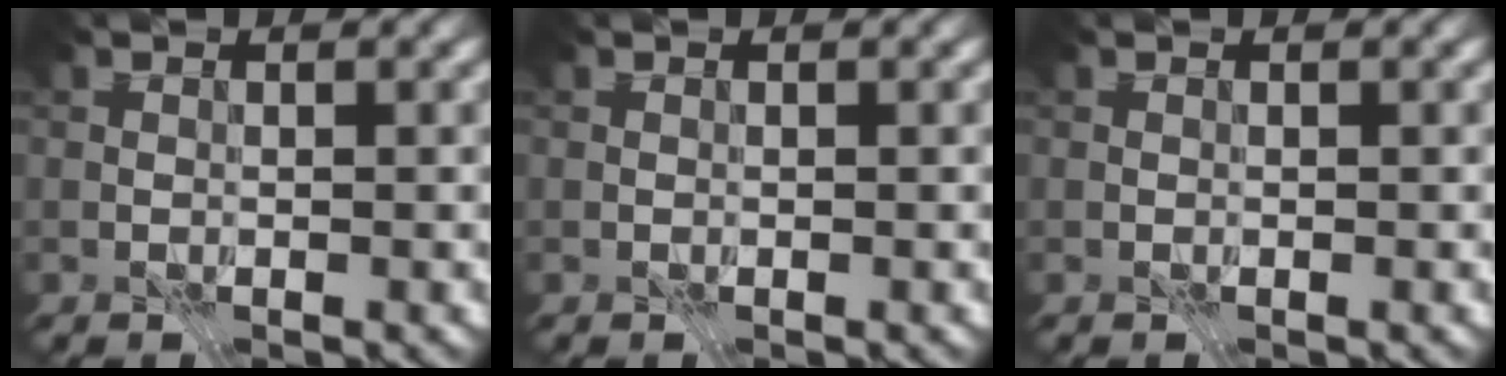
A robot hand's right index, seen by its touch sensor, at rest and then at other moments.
{"total": 0.0}
{"total": 0.0}